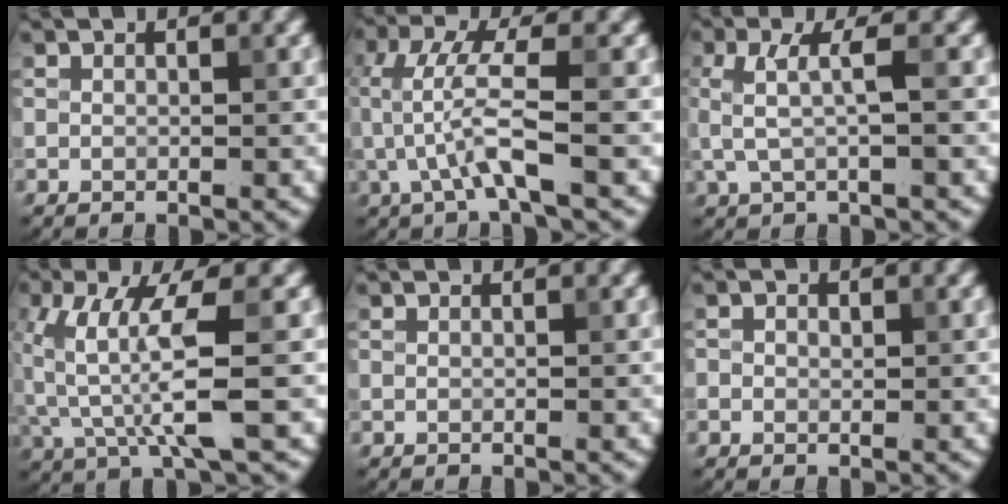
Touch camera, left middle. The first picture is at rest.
{"total": 4.6, "force": [-0.8, 0.8, 4.4], "torque": [-0.099, 0.007, -0.016]}
{"total": 3.1, "force": [0.2, 0.8, 2.9], "torque": [-0.063, 0.003, 0.003]}
{"total": 6.3, "force": [0.1, 1.4, 6.1], "torque": [-0.141, 0.000, 0.005]}
{"total": 0.0}
{"total": 1.1, "force": [0.2, 0.9, 0.5], "torque": [-0.007, -0.002, -0.002]}